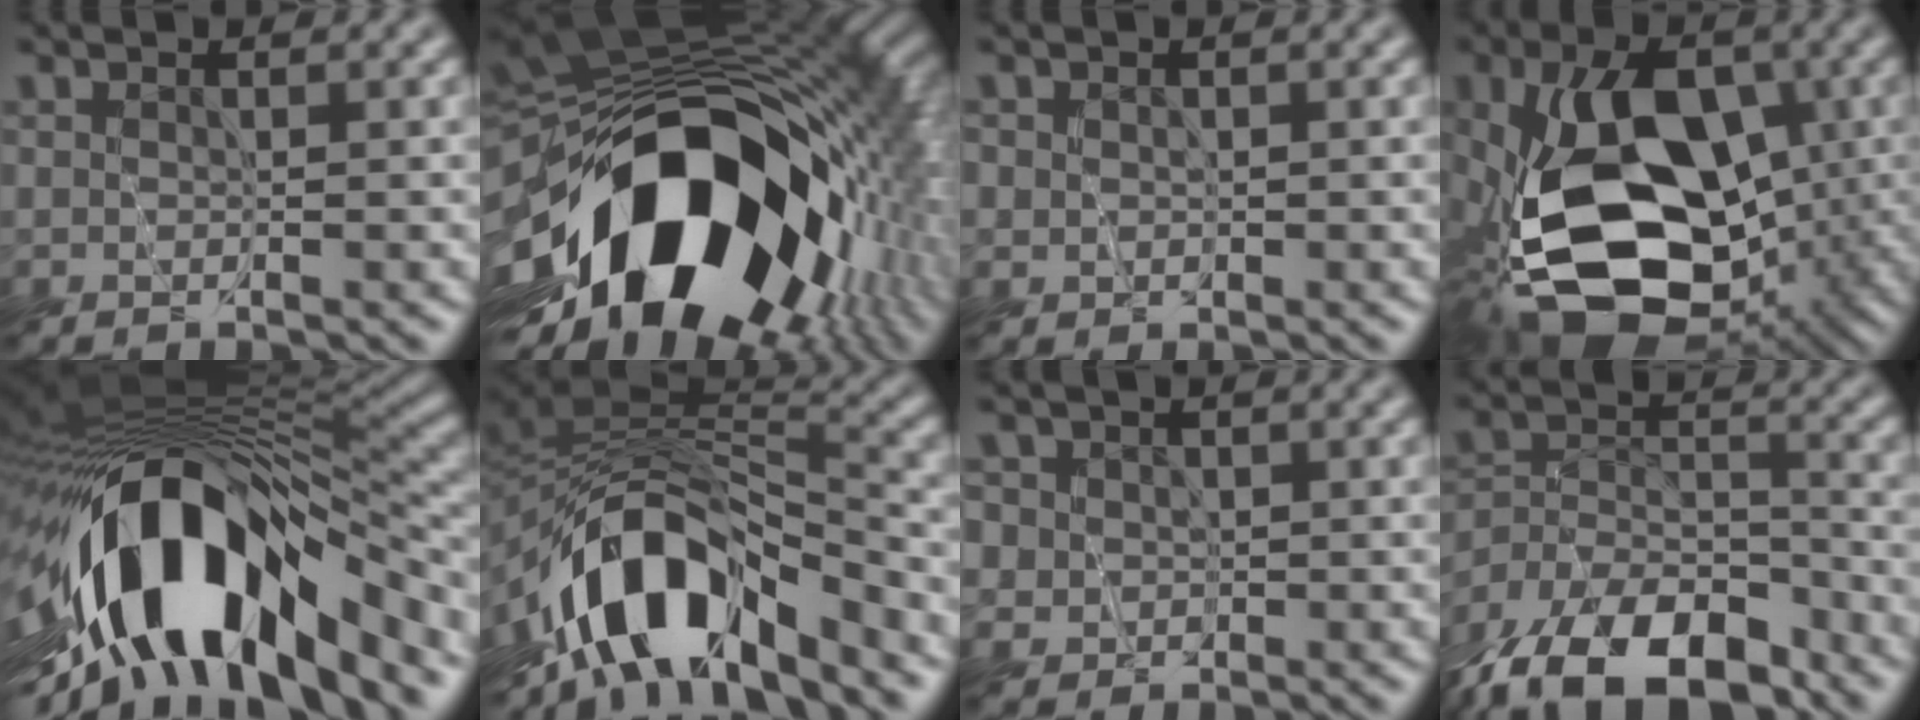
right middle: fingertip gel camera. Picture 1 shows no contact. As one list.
[{"total": 18.8, "force": [-5.2, 11.5, 13.9], "torque": [-0.243, -0.018, -0.083]}, {"total": 1.0, "force": [0.3, 0.9, 0.0], "torque": [0.004, -0.001, 0.004]}, {"total": 15.3, "force": [-3.5, 9.3, 11.6], "torque": [-0.215, -0.019, -0.057]}, {"total": 14.6, "force": [-6.2, 5.8, 11.8], "torque": [-0.200, 0.011, -0.104]}, {"total": 10.4, "force": [-6.9, 4.2, 6.5], "torque": [-0.098, 0.007, -0.131]}, {"total": 4.7, "force": [0.9, 4.4, 1.3], "torque": [-0.035, 0.023, -0.002]}, {"total": 13.5, "force": [-10.6, 5.8, 6.0], "torque": [-0.112, -0.009, -0.178]}]